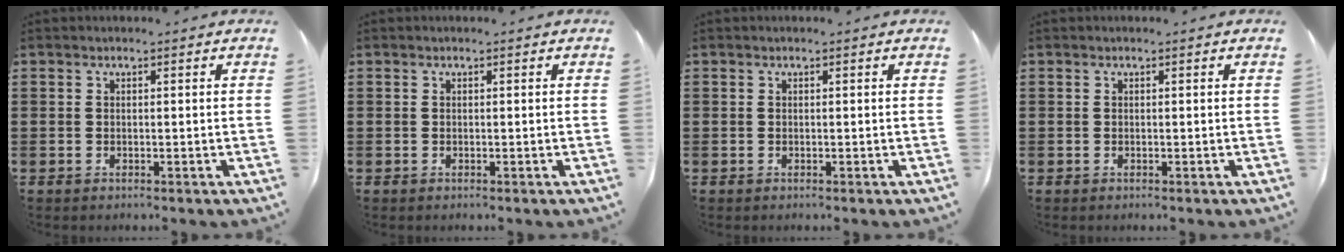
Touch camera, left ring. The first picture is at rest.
{"total": 0.0}
{"total": 0.0}
{"total": 0.0}